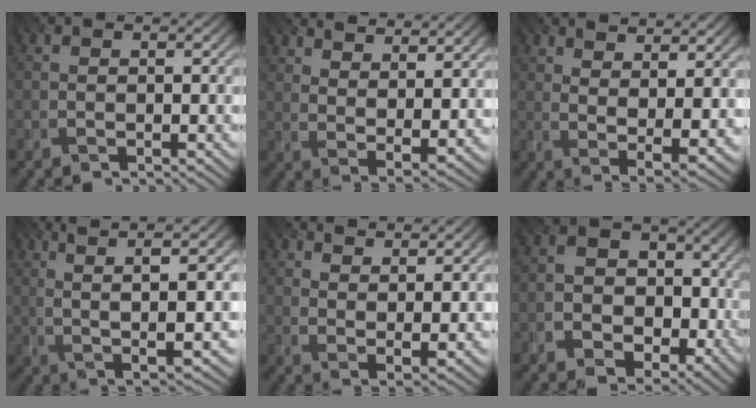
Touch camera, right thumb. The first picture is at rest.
{"total": 10.4, "force": [7.7, 2.8, 6.4], "torque": [-0.115, -0.007, 0.112]}
{"total": 10.2, "force": [6.1, 3.2, 7.5], "torque": [-0.131, 0.004, 0.093]}
{"total": 9.1, "force": [2.0, 1.6, 8.8], "torque": [-0.166, 0.013, 0.039]}
{"total": 9.5, "force": [7.0, 2.5, 5.9], "torque": [-0.110, -0.006, 0.106]}
{"total": 7.3, "force": [-2.3, 6.0, 3.5], "torque": [-0.052, -0.013, -0.057]}